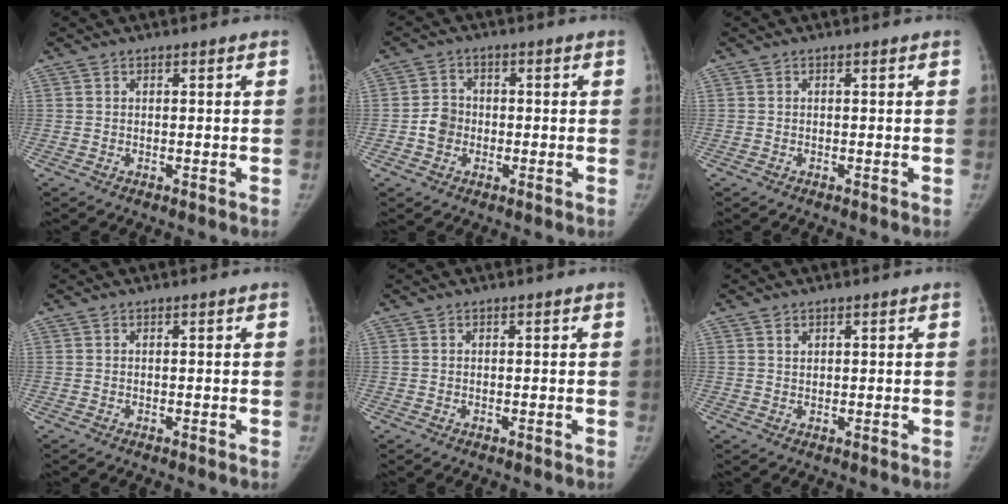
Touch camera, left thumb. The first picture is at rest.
{"total": 4.3, "force": [-0.9, 3.8, 1.8], "torque": [-0.016, 0.010, -0.021]}
{"total": 0.0}
{"total": 0.0}
{"total": 0.0}
{"total": 1.5, "force": [0.9, 1.0, 0.6], "torque": [-0.002, -0.006, 0.017]}